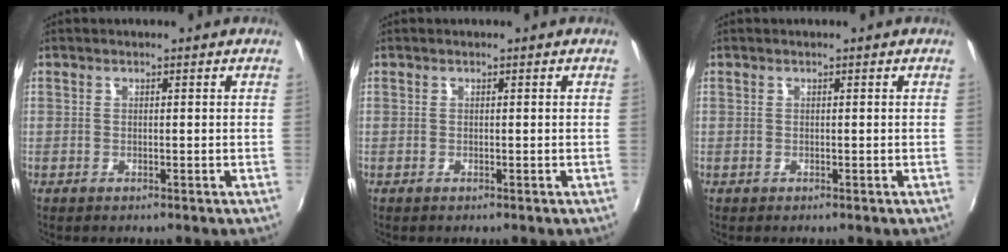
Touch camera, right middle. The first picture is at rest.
{"total": 0.0}
{"total": 0.0}